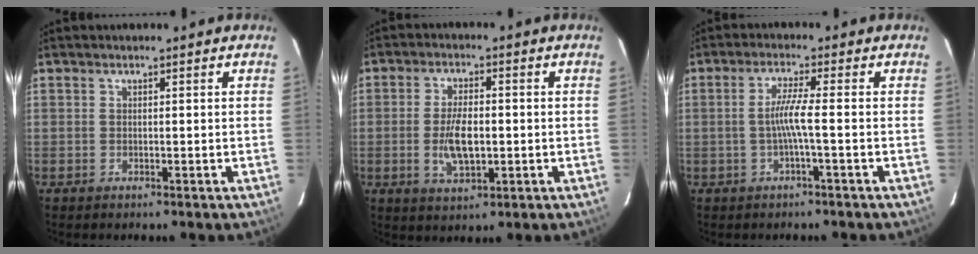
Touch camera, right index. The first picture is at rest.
{"total": 7.3, "force": [-1.0, 3.1, 6.5], "torque": [-0.128, -0.004, -0.016]}
{"total": 4.3, "force": [-0.9, -1.7, 3.9], "torque": [-0.084, -0.004, -0.013]}